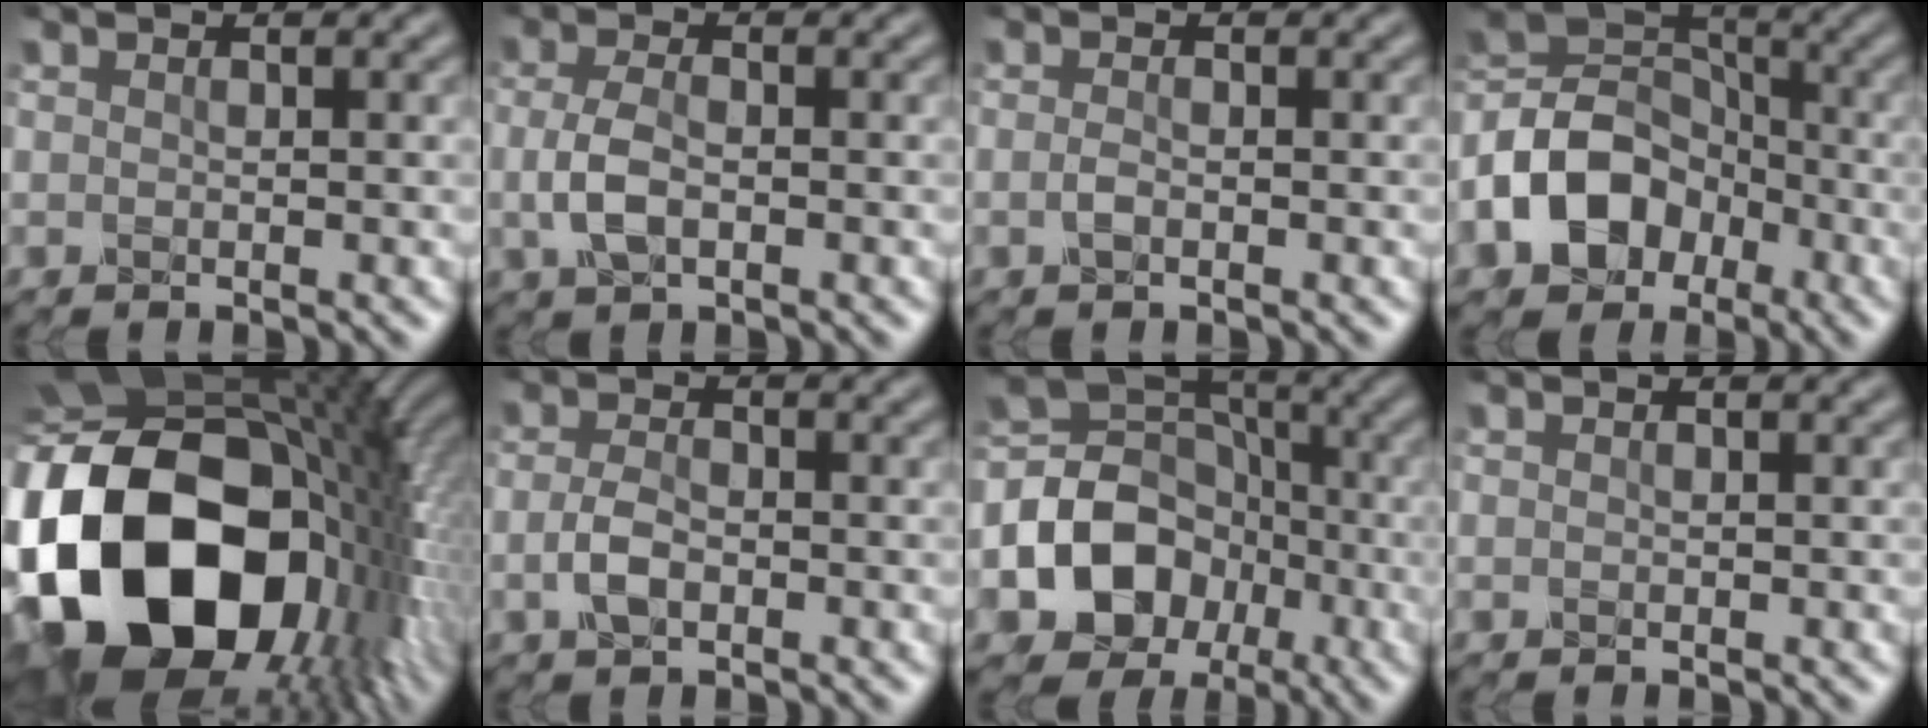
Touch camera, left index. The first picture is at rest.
{"total": 2.8, "force": [-0.6, 1.2, 2.4], "torque": [-0.065, 0.002, -0.011]}
{"total": 0.8, "force": [-0.4, 0.0, 0.6], "torque": [-0.021, 0.004, -0.007]}
{"total": 9.4, "force": [-4.1, 6.8, 5.0], "torque": [-0.117, 0.001, -0.083]}
{"total": 20.4, "force": [-4.2, 14.5, 13.7], "torque": [-0.307, -0.024, -0.061]}
{"total": 2.1, "force": [-0.8, 0.8, 1.7], "torque": [-0.044, 0.003, -0.016]}
{"total": 11.3, "force": [-3.1, 9.4, 5.3], "torque": [-0.118, -0.004, -0.073]}
{"total": 0.0}